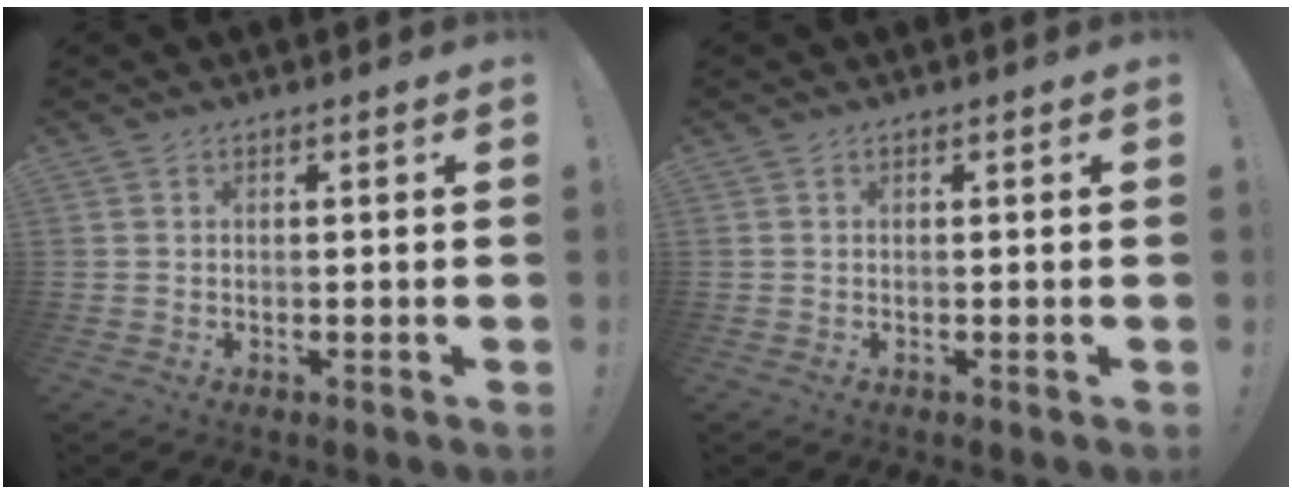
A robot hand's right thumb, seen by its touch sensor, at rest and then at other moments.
{"total": 0.0}